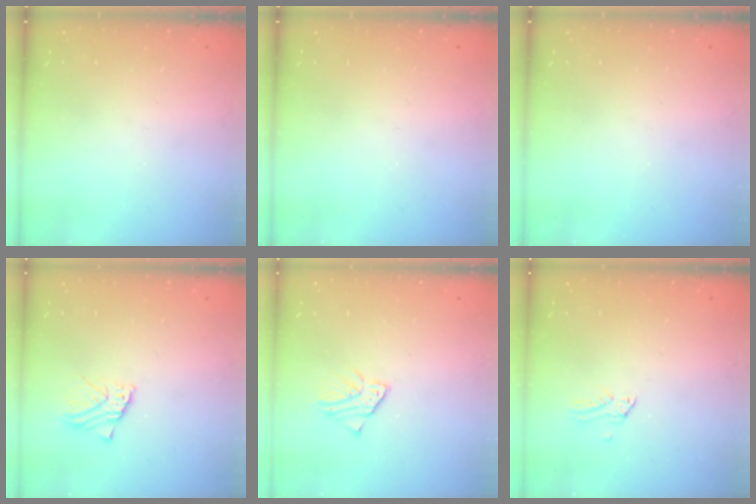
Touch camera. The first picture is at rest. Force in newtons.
{"total": 0.0}
{"total": 0.0}
{"total": 3.1, "press": 3.1, "slide": 0.2}
{"total": 2.6, "press": 2.6, "slide": 0.2}
{"total": 0.0}